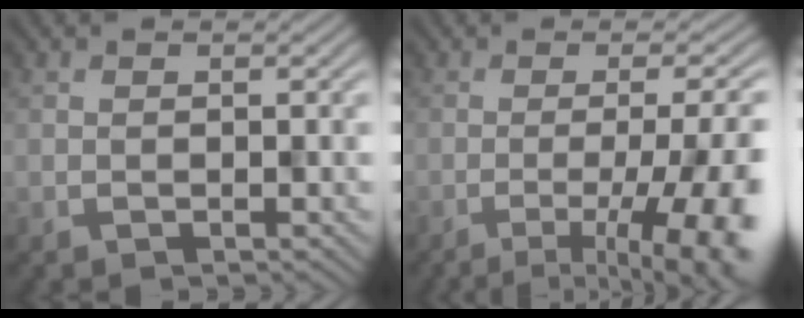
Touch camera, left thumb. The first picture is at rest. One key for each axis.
{"total": 12.0, "fx": -4.7, "fy": 3.3, "fz": 10.5, "tx": -0.123, "ty": -0.005, "tz": -0.060}